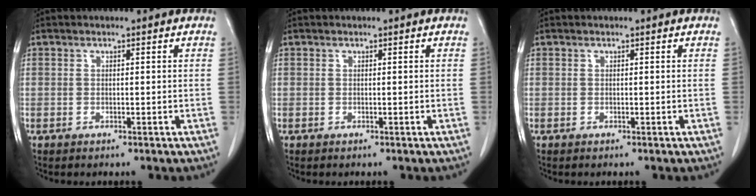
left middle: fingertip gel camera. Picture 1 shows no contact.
{"total": 0.0}
{"total": 0.0}